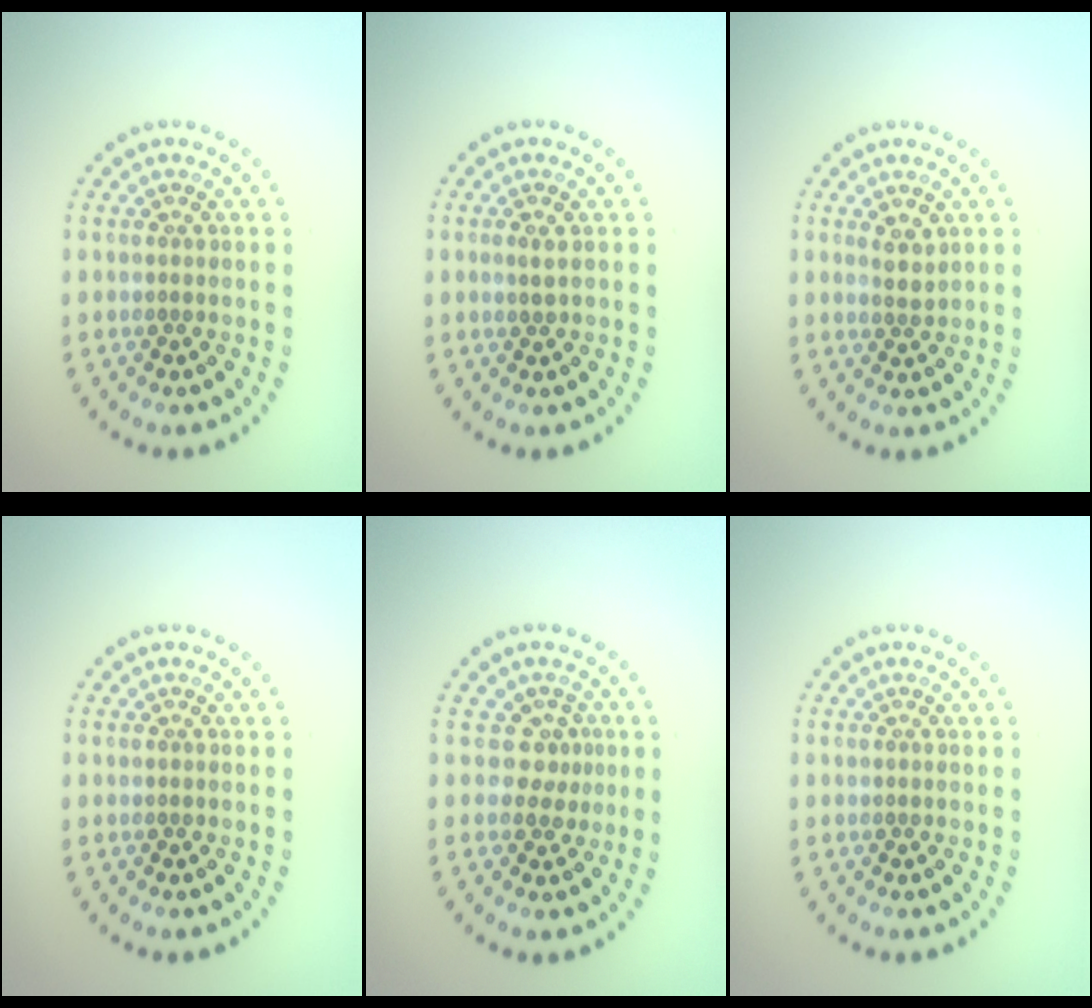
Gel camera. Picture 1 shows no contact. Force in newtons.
{"total": 0.9, "press": 0.9, "slide": 0.3}
{"total": 1.6, "press": 1.4, "slide": 0.7}
{"total": 0.0}
{"total": 2.2, "press": 1.5, "slide": 1.6}
{"total": 0.0}